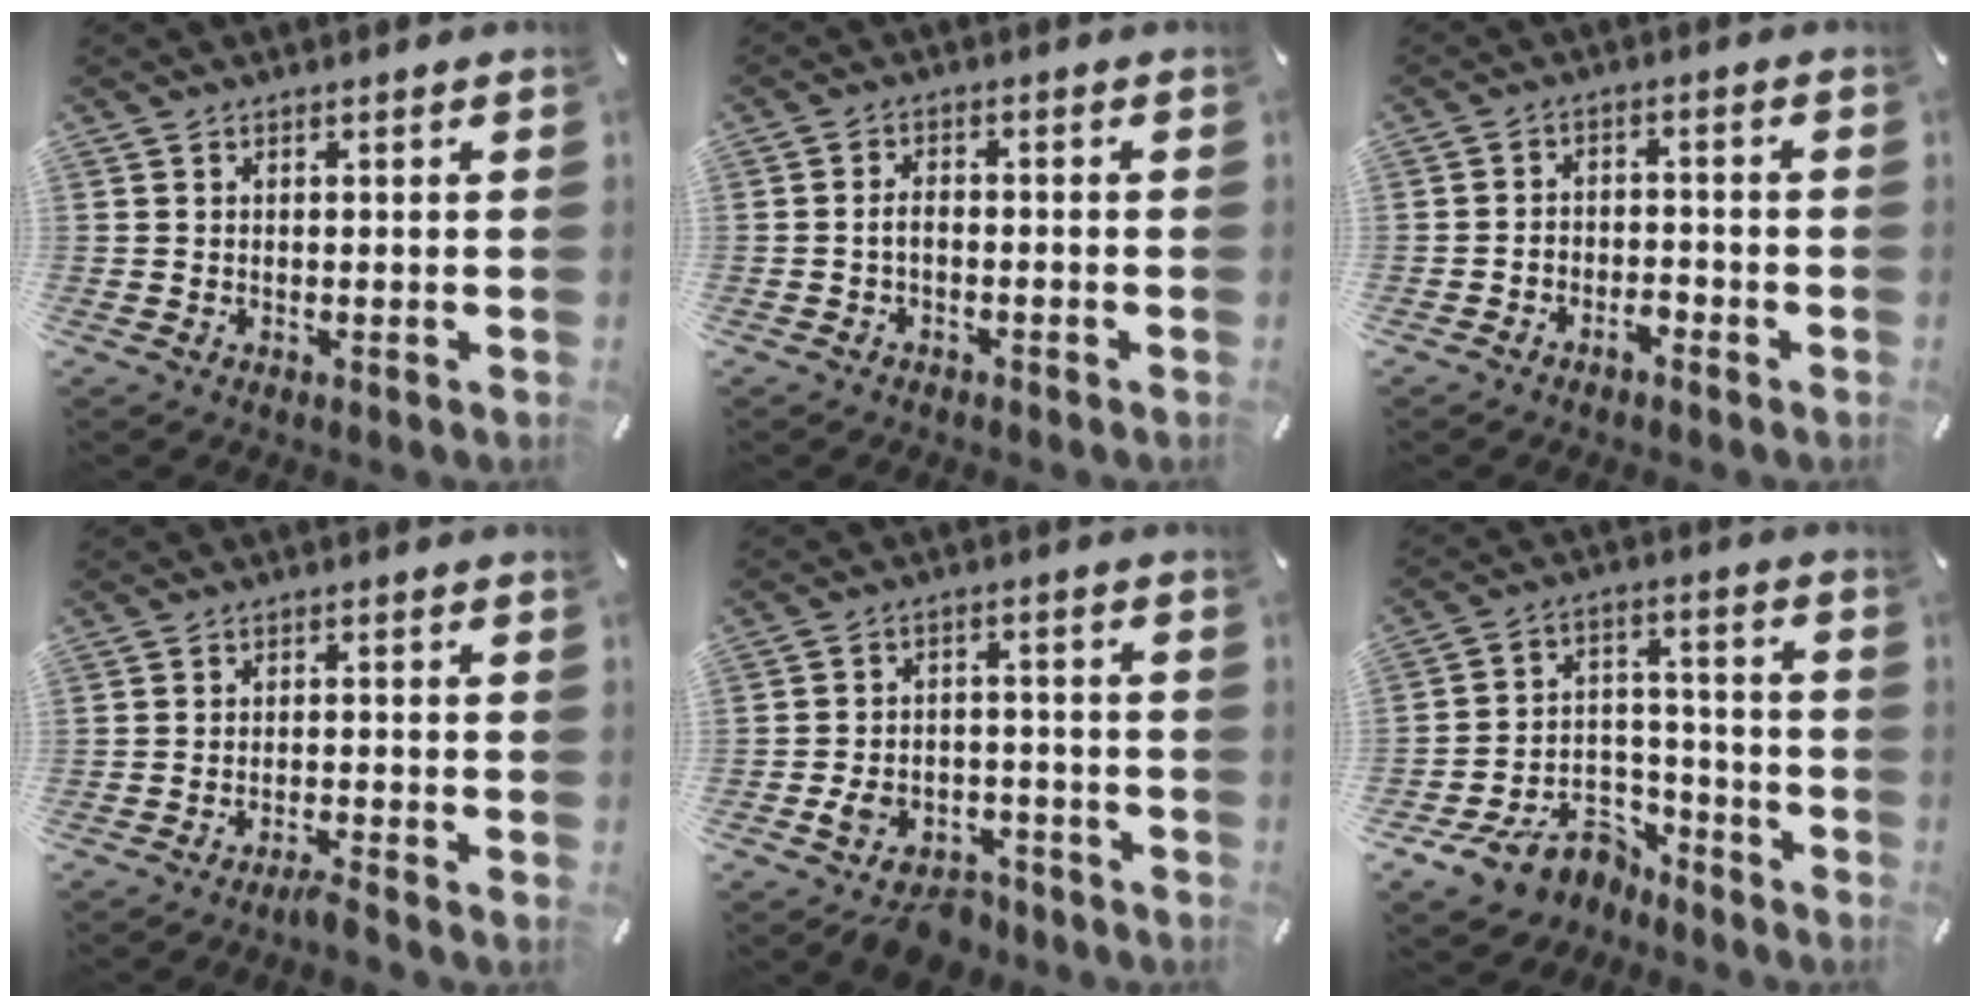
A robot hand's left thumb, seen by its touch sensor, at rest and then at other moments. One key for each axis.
{"total": 2.5, "fx": -1.4, "fy": 1.3, "fz": 1.7, "tx": -0.040, "ty": 0.006, "tz": -0.029}
{"total": 3.6, "fx": -2.9, "fy": 1.9, "fz": 1.2, "tx": -0.020, "ty": 0.014, "tz": -0.055}
{"total": 3.3, "fx": -2.9, "fy": 0.1, "fz": 1.5, "tx": -0.026, "ty": 0.011, "tz": -0.053}
{"total": 7.9, "fx": -6.0, "fy": 4.5, "fz": 2.7, "tx": -0.039, "ty": 0.041, "tz": -0.106}
{"total": 13.6, "fx": -8.4, "fy": 9.4, "fz": 5.3, "tx": -0.082, "ty": 0.059, "tz": -0.141}